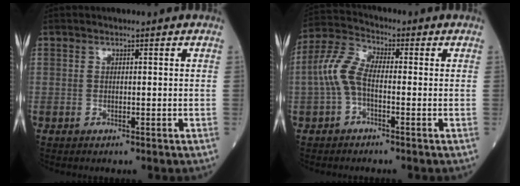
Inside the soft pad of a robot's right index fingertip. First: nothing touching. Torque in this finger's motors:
{"motor_torque": [0.79, -0.04, 0.39, 0.11]}